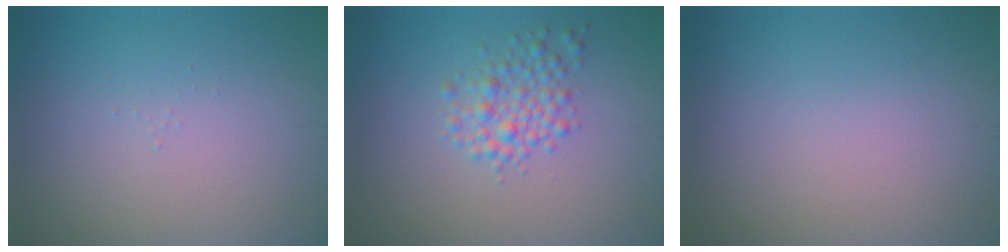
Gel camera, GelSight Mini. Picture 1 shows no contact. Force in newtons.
{"total": 2.8, "press": 2.8, "slide": 0.1}
{"total": 0.0}